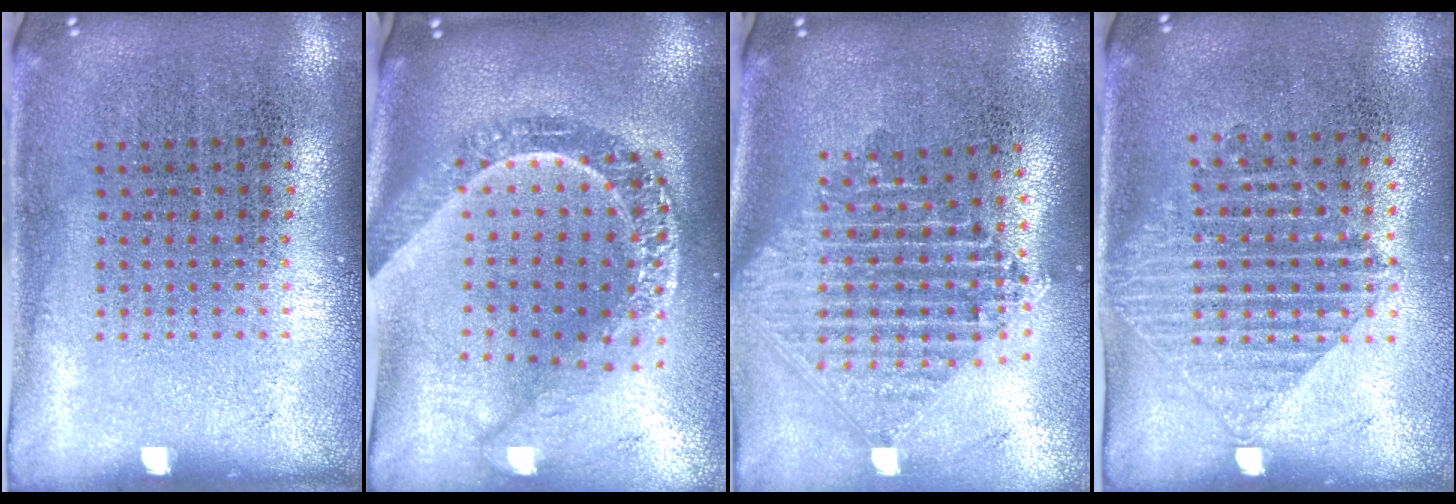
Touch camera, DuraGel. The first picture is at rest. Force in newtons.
{"total": 2.9, "press": 2.3, "slide": 1.8}
{"total": 2.4, "press": 1.9, "slide": 1.5}
{"total": 1.2, "press": 1.1, "slide": 0.6}